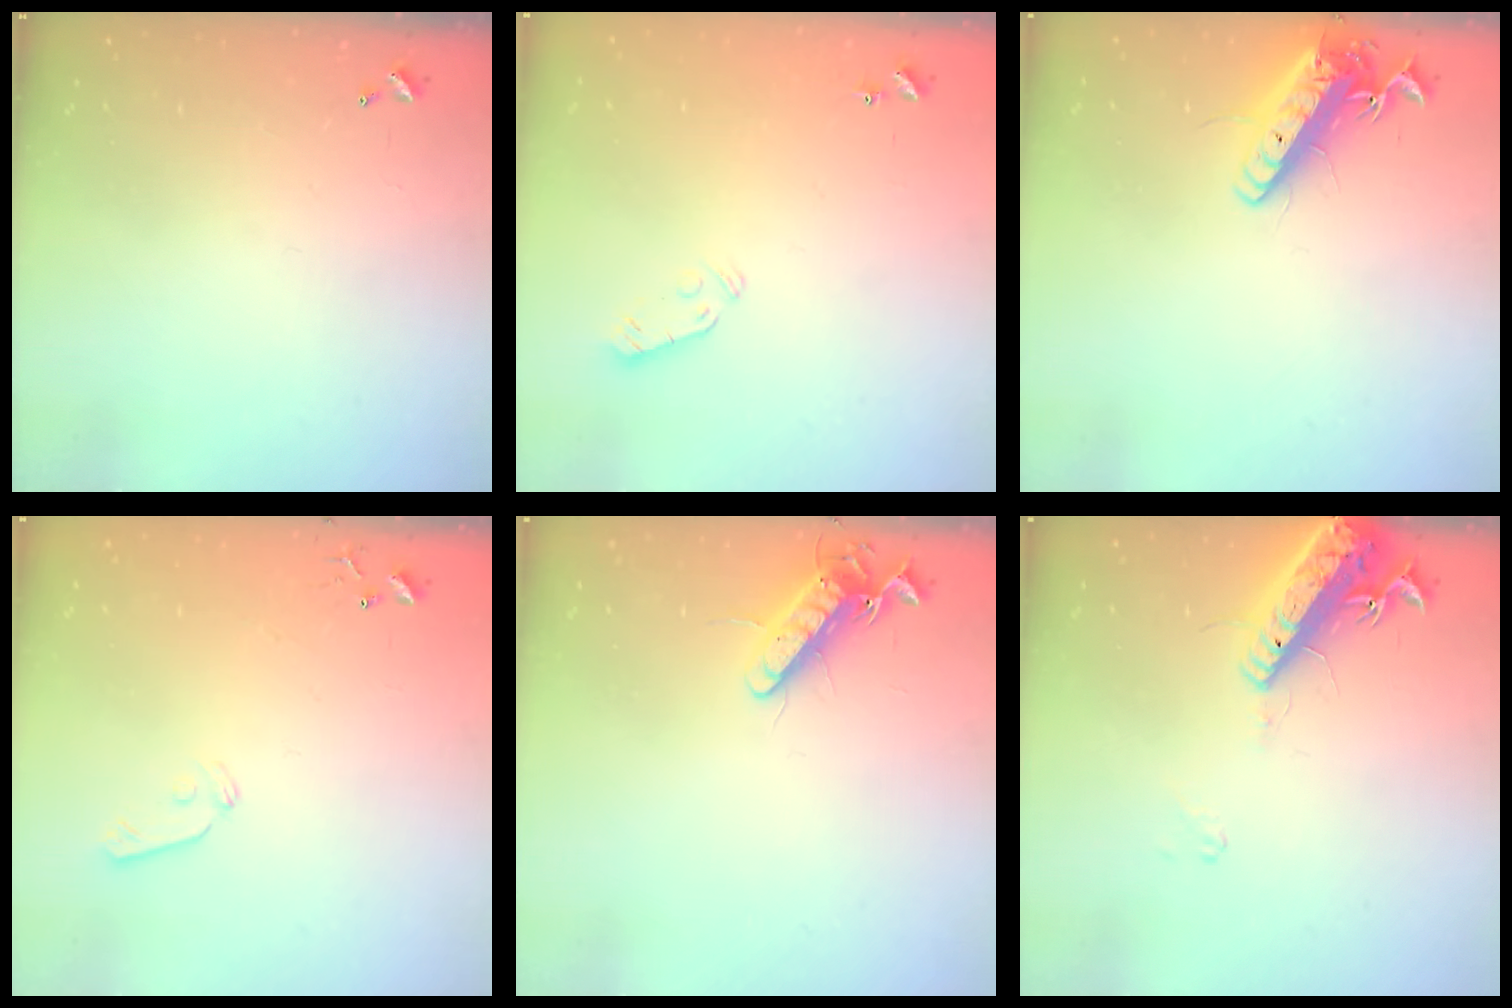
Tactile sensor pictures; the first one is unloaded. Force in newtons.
{"total": 3.5, "press": 3.5, "slide": 0.4}
{"total": 14.5, "press": 14.2, "slide": 2.8}
{"total": 5.9, "press": 5.8, "slide": 0.6}
{"total": 11.7, "press": 11.6, "slide": 1.7}
{"total": 15.7, "press": 15.3, "slide": 3.5}